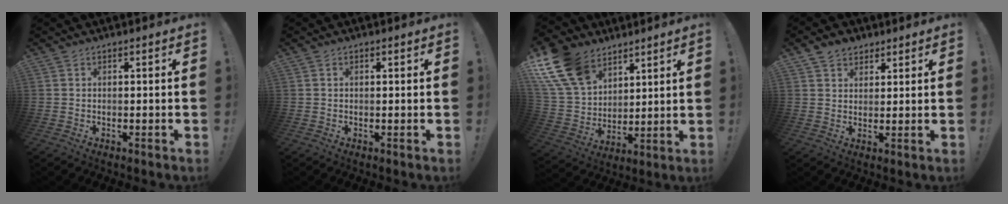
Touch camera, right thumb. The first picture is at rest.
{"total": 0.5, "force": [0.2, 0.3, 0.3], "torque": [0.000, -0.002, 0.002]}
{"total": 17.9, "force": [10.4, 11.8, 8.6], "torque": [-0.180, -0.057, 0.202]}
{"total": 4.7, "force": [3.0, 3.5, 0.8], "torque": [-0.012, -0.013, 0.056]}